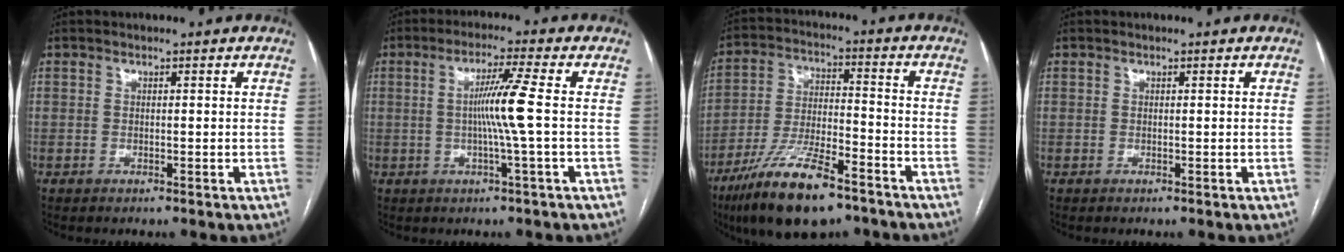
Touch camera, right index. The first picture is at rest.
{"total": 6.6, "force": [-0.2, -1.5, 6.4], "torque": [-0.119, 0.003, -0.003]}
{"total": 15.5, "force": [-10.5, 3.7, 10.8], "torque": [-0.219, -0.020, -0.187]}
{"total": 0.0}